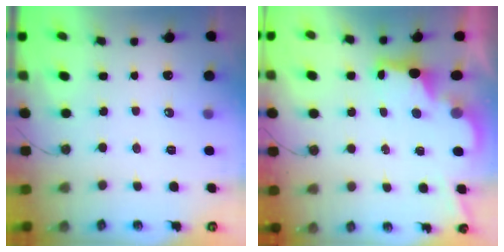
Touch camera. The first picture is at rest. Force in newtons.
{"total": 2.8, "press": 2.7, "slide": 0.9}